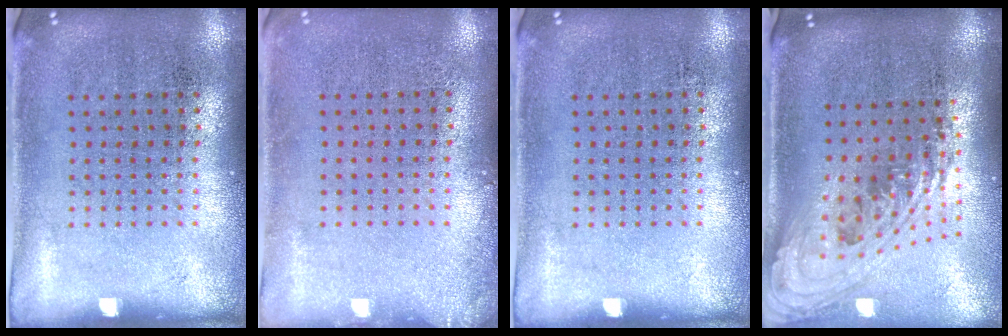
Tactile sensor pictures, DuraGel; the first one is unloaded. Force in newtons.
{"total": 0.9, "press": 0.9, "slide": 0.1}
{"total": 0.0}
{"total": 2.4, "press": 1.7, "slide": 1.7}